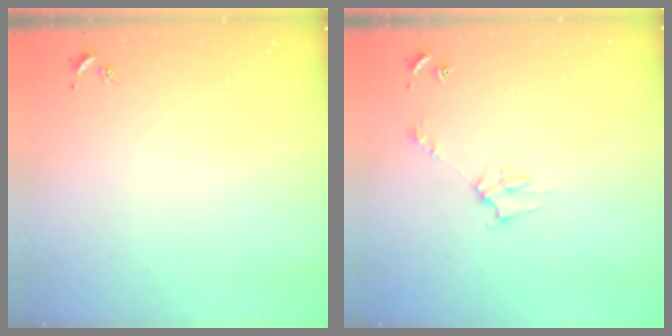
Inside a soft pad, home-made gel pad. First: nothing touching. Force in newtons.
{"total": 2.8, "press": 2.8, "slide": 0.2}